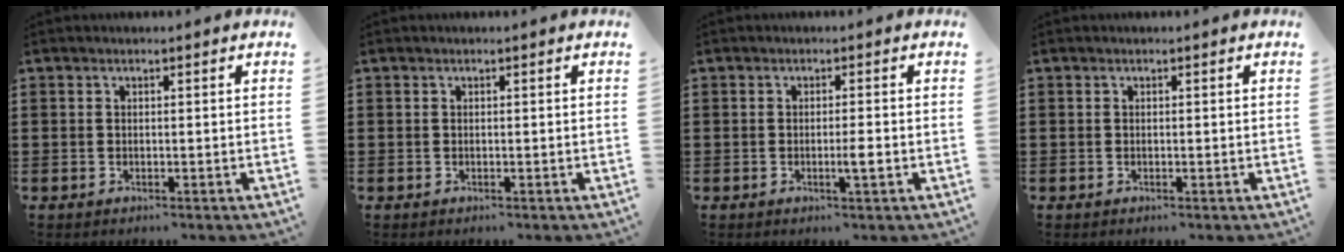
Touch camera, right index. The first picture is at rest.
{"total": 0.0}
{"total": 2.4, "force": [-0.7, 0.2, 2.3], "torque": [-0.045, -0.006, -0.015]}
{"total": 0.0}